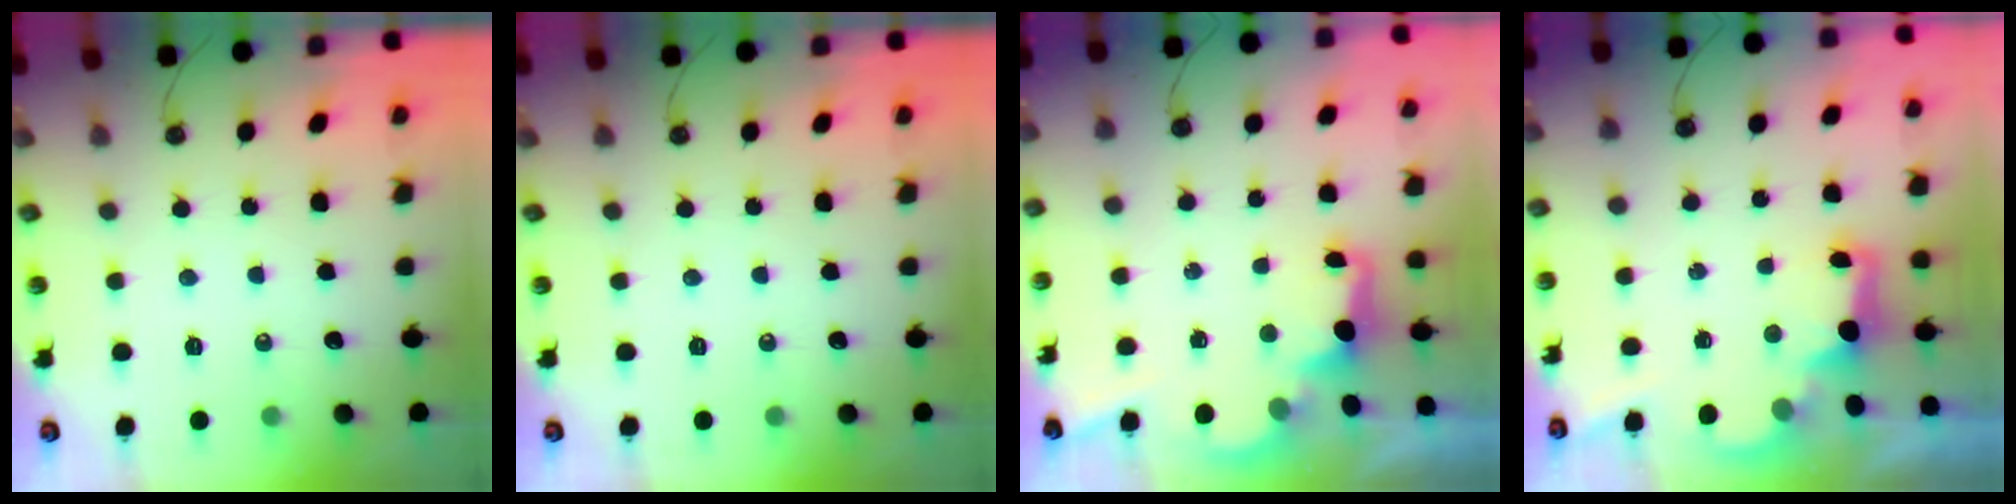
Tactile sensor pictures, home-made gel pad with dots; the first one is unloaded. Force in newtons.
{"total": 0.0}
{"total": 2.5, "press": 2.4, "slide": 0.8}
{"total": 2.7, "press": 2.7, "slide": 0.6}